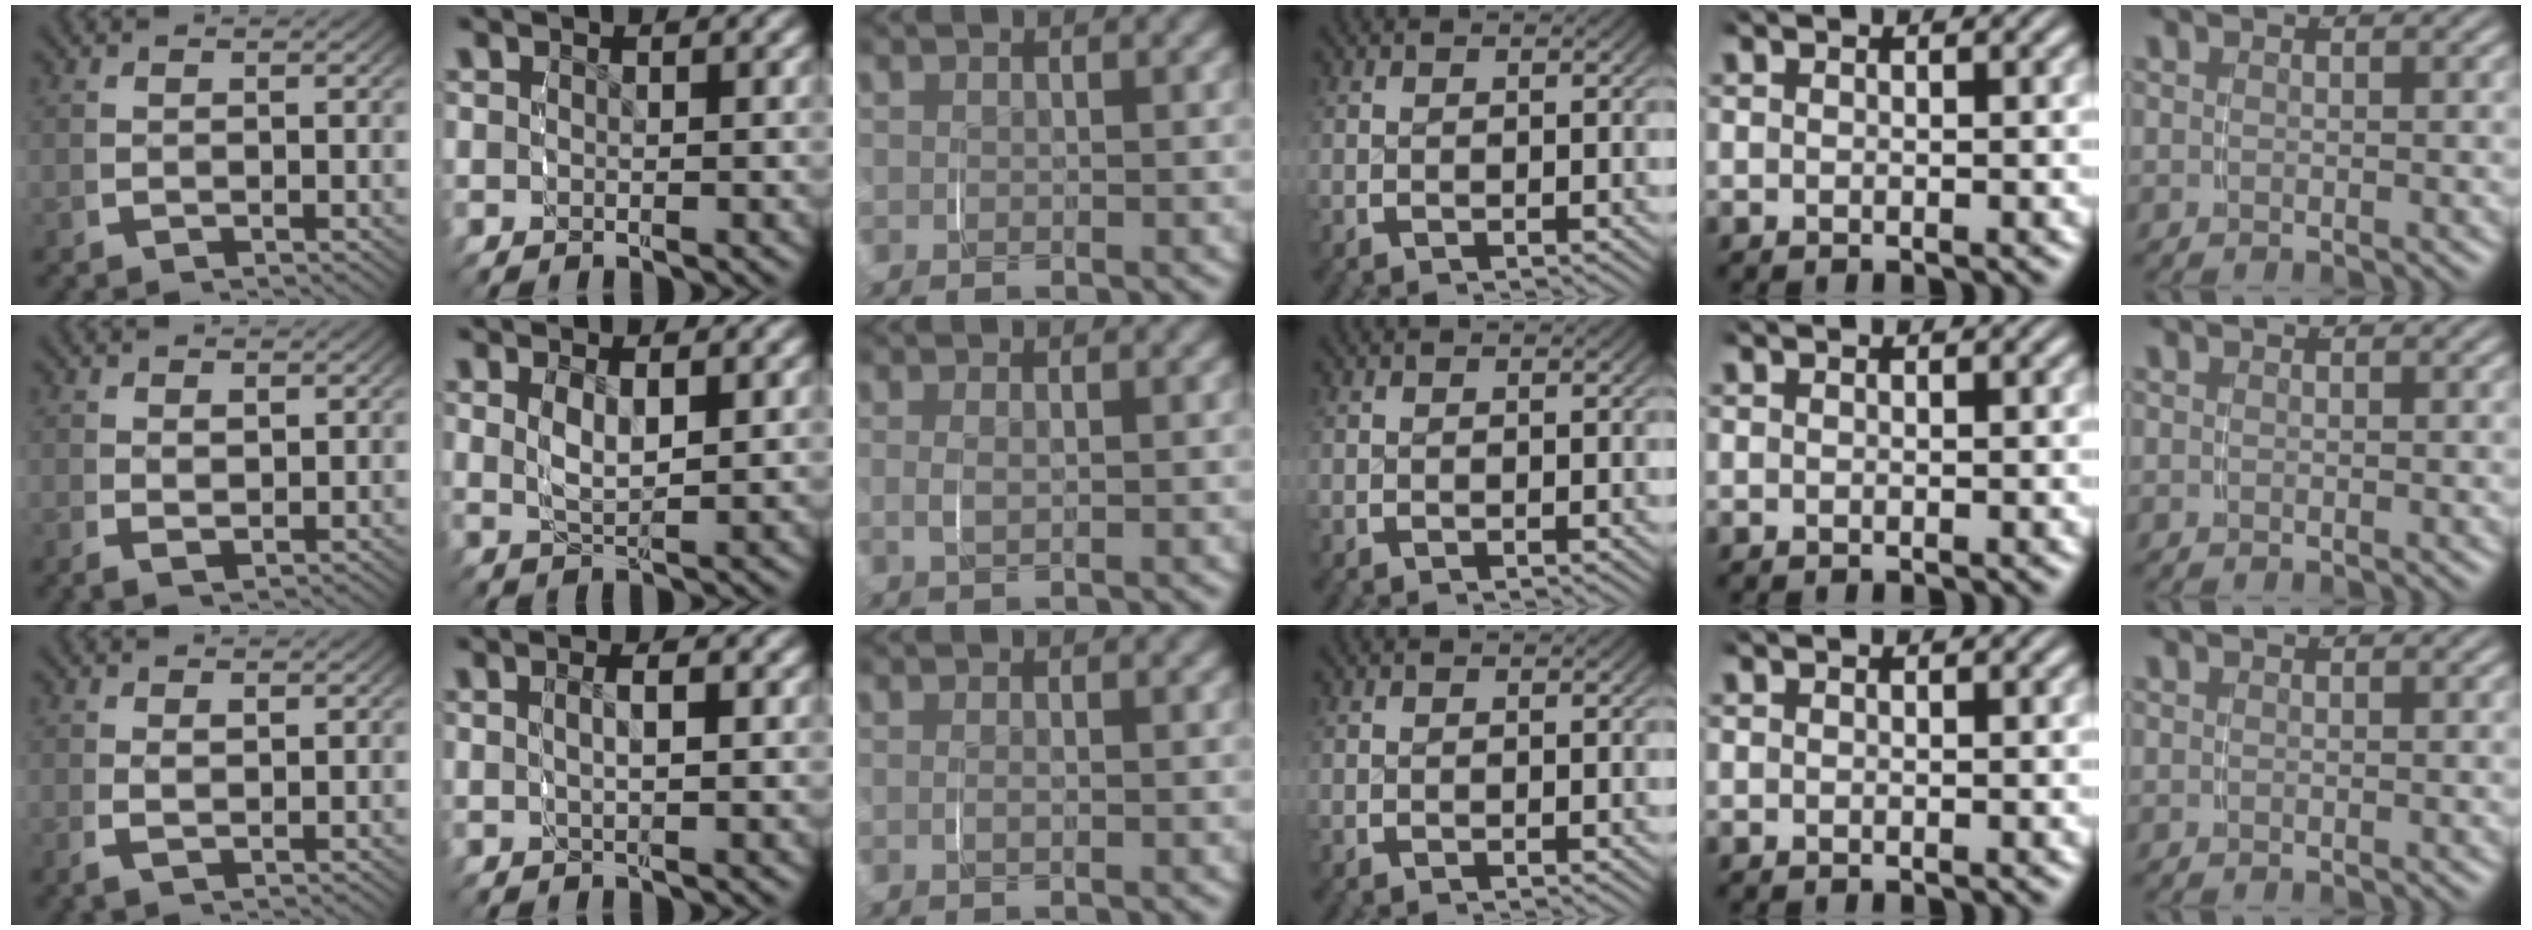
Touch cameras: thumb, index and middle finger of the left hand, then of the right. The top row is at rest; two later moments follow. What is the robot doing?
{"motion": "grasp_and_lifting", "object": "pen bag"}